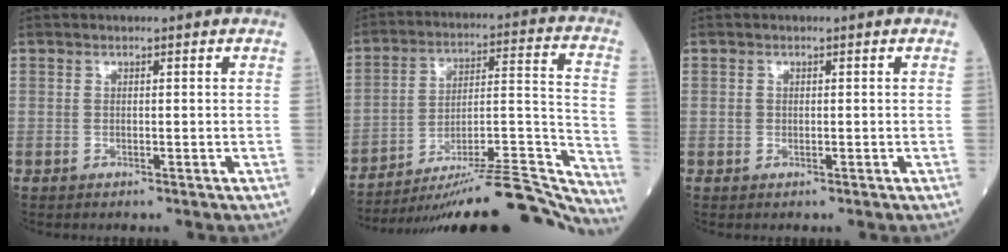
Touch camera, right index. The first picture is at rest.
{"total": 27.9, "force": [-25.7, 0.8, 10.9], "torque": [-0.095, 0.004, -0.369]}
{"total": 0.8, "force": [0.0, 0.7, 0.4], "torque": [-0.010, 0.001, 0.000]}